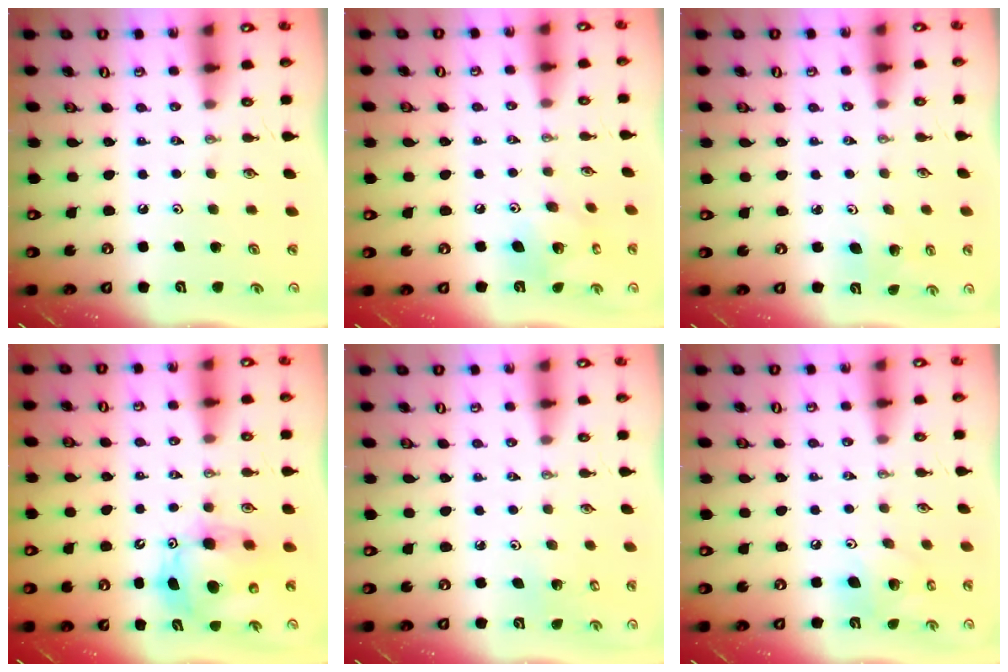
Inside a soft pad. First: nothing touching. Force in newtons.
{"total": 10.6, "press": 10.6, "slide": 0.5}
{"total": 3.9, "press": 3.6, "slide": 1.5}
{"total": 12.5, "press": 12.2, "slide": 2.4}
{"total": 2.3, "press": 2.3, "slide": 0.1}
{"total": 11.7, "press": 11.6, "slide": 2.0}